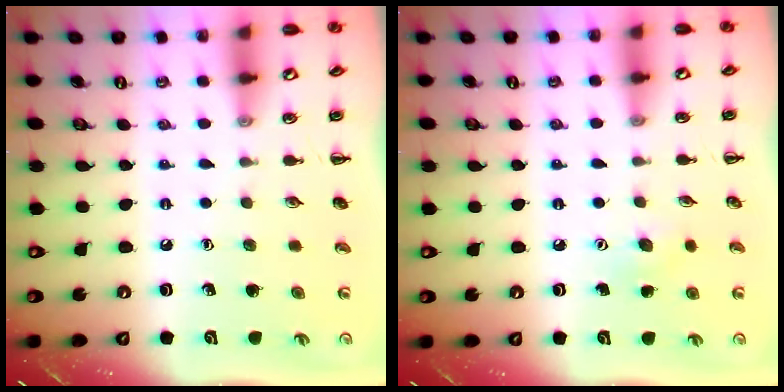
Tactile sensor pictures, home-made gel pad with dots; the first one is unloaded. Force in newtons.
{"total": 5.5, "press": 5.2, "slide": 1.6}